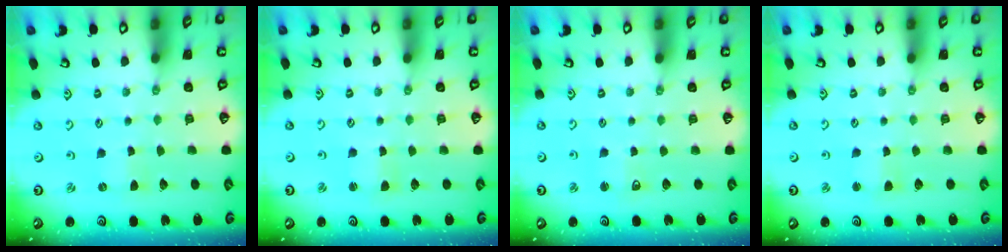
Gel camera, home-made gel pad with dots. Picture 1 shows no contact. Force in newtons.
{"total": 1.2, "press": 1.1, "slide": 0.3}
{"total": 4.0, "press": 3.9, "slide": 0.6}
{"total": 2.8, "press": 2.7, "slide": 0.6}